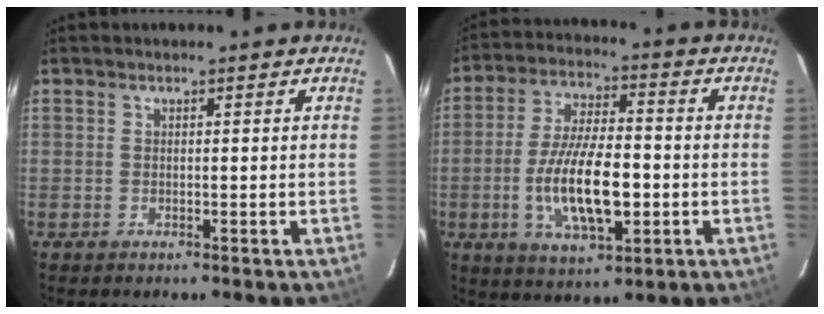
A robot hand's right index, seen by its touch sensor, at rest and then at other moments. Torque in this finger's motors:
{"motor_torque": [1.02, -0.72, 0.91, 0.21]}